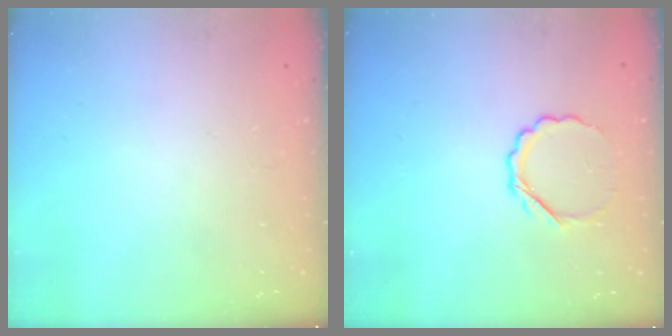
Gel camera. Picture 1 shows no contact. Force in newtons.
{"total": 4.7, "press": 4.5, "slide": 1.1}